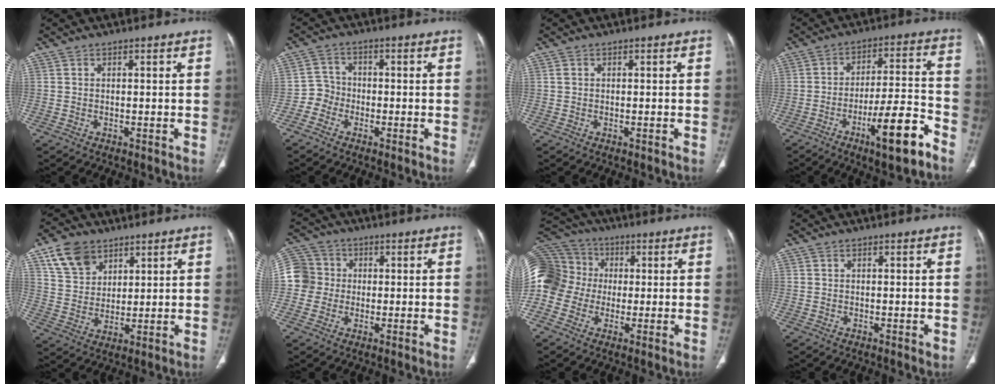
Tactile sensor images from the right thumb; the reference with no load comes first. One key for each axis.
{"total": 3.5, "fx": -1.8, "fy": 3.0, "fz": 0.0, "tx": 0.026, "ty": 0.014, "tz": -0.048}
{"total": 0.7, "fx": -0.1, "fy": 0.2, "fz": 0.6, "tx": -0.013, "ty": 0.001, "tz": -0.001}
{"total": 13.4, "fx": -7.6, "fy": 2.7, "fz": 10.8, "tx": -0.165, "ty": 0.048, "tz": -0.116}
{"total": 9.7, "fx": 5.8, "fy": 6.6, "fz": 4.1, "tx": -0.054, "ty": -0.021, "tz": 0.115}
{"total": 8.1, "fx": -0.4, "fy": 7.8, "fz": 2.1, "tx": -0.024, "ty": 0.020, "tz": -0.015}
{"total": 19.7, "fx": -0.7, "fy": 17.4, "fz": 9.3, "tx": -0.244, "ty": 0.057, "tz": -0.016}
{"total": 0.7, "fx": 0.0, "fy": 0.3, "fz": 0.6, "tx": -0.009, "ty": -0.002, "tz": 0.002}